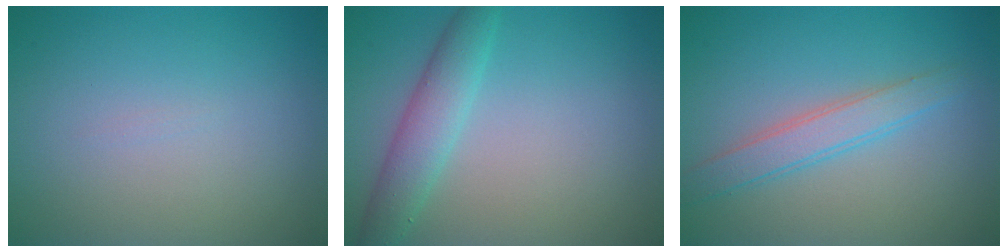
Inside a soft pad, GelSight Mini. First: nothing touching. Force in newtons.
{"total": 3.4, "press": 3.4, "slide": 0.1}
{"total": 2.7, "press": 2.7, "slide": 0.1}